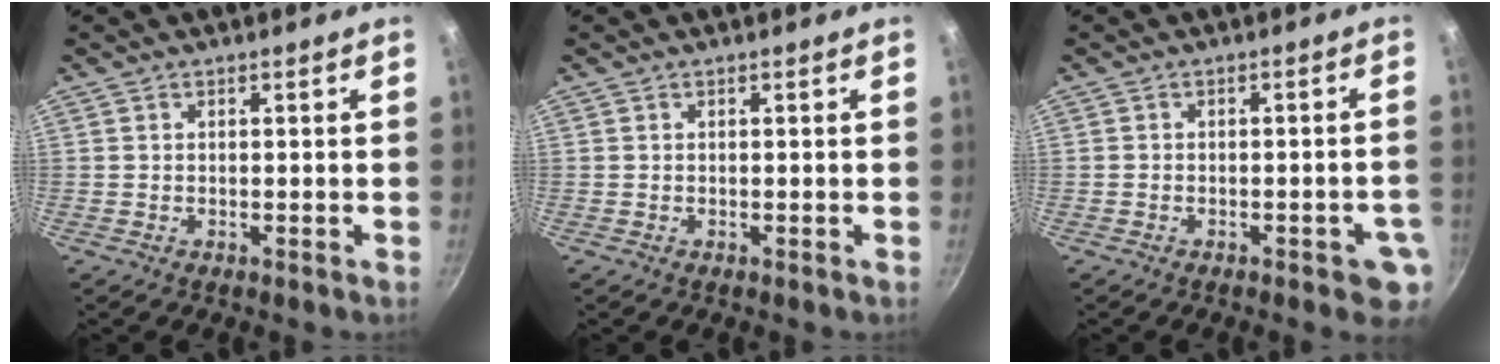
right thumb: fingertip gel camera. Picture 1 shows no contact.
{"total": 0.0}
{"total": 5.2, "force": [-2.1, 2.1, 4.3], "torque": [-0.044, 0.015, -0.020]}